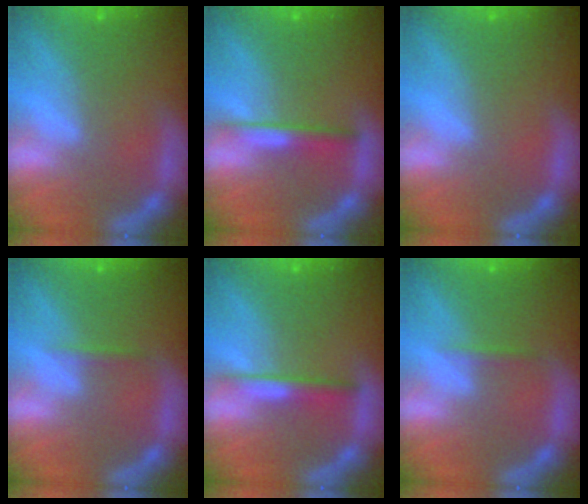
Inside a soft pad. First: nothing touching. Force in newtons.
{"total": 2.4}
{"total": 0.0}
{"total": 0.9}
{"total": 2.4}
{"total": 0.9}